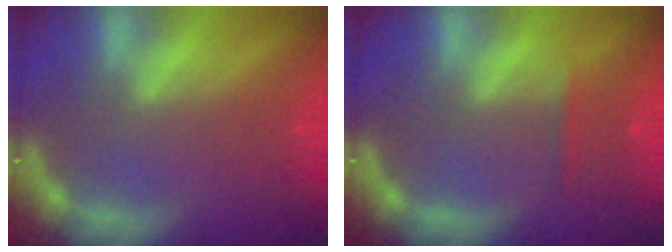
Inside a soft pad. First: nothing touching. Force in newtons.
{"total": 0.9}